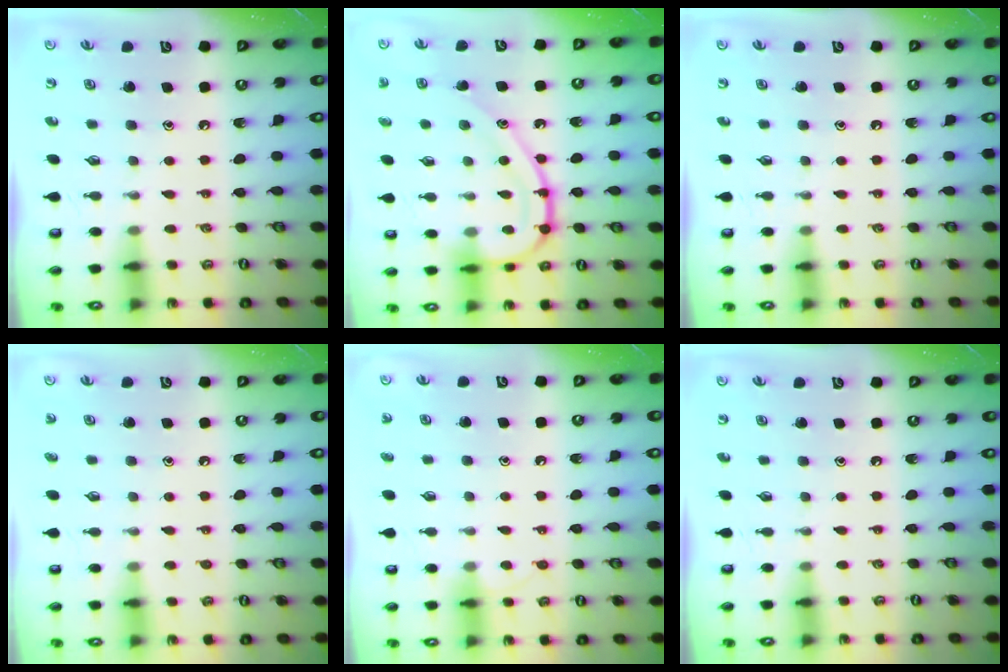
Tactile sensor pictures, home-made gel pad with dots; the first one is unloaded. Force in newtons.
{"total": 14.7, "press": 14.7, "slide": 0.4}
{"total": 0.0}
{"total": 1.7, "press": 1.7, "slide": 0.2}
{"total": 4.7, "press": 4.7, "slide": 0.5}
{"total": 0.0}